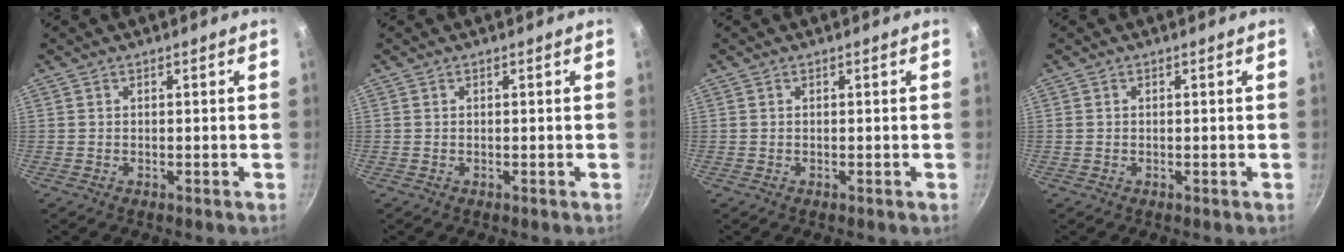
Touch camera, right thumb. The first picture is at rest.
{"total": 0.0}
{"total": 0.0}
{"total": 0.0}